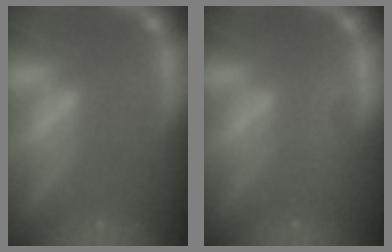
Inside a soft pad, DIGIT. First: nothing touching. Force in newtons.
{"total": 1.4}